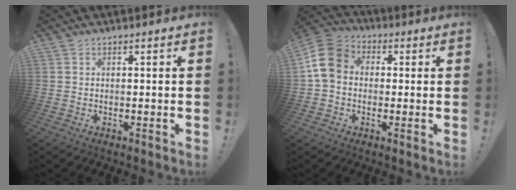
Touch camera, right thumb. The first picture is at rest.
{"total": 11.1, "force": [0.5, 8.9, 6.6], "torque": [-0.122, 0.021, 0.016]}